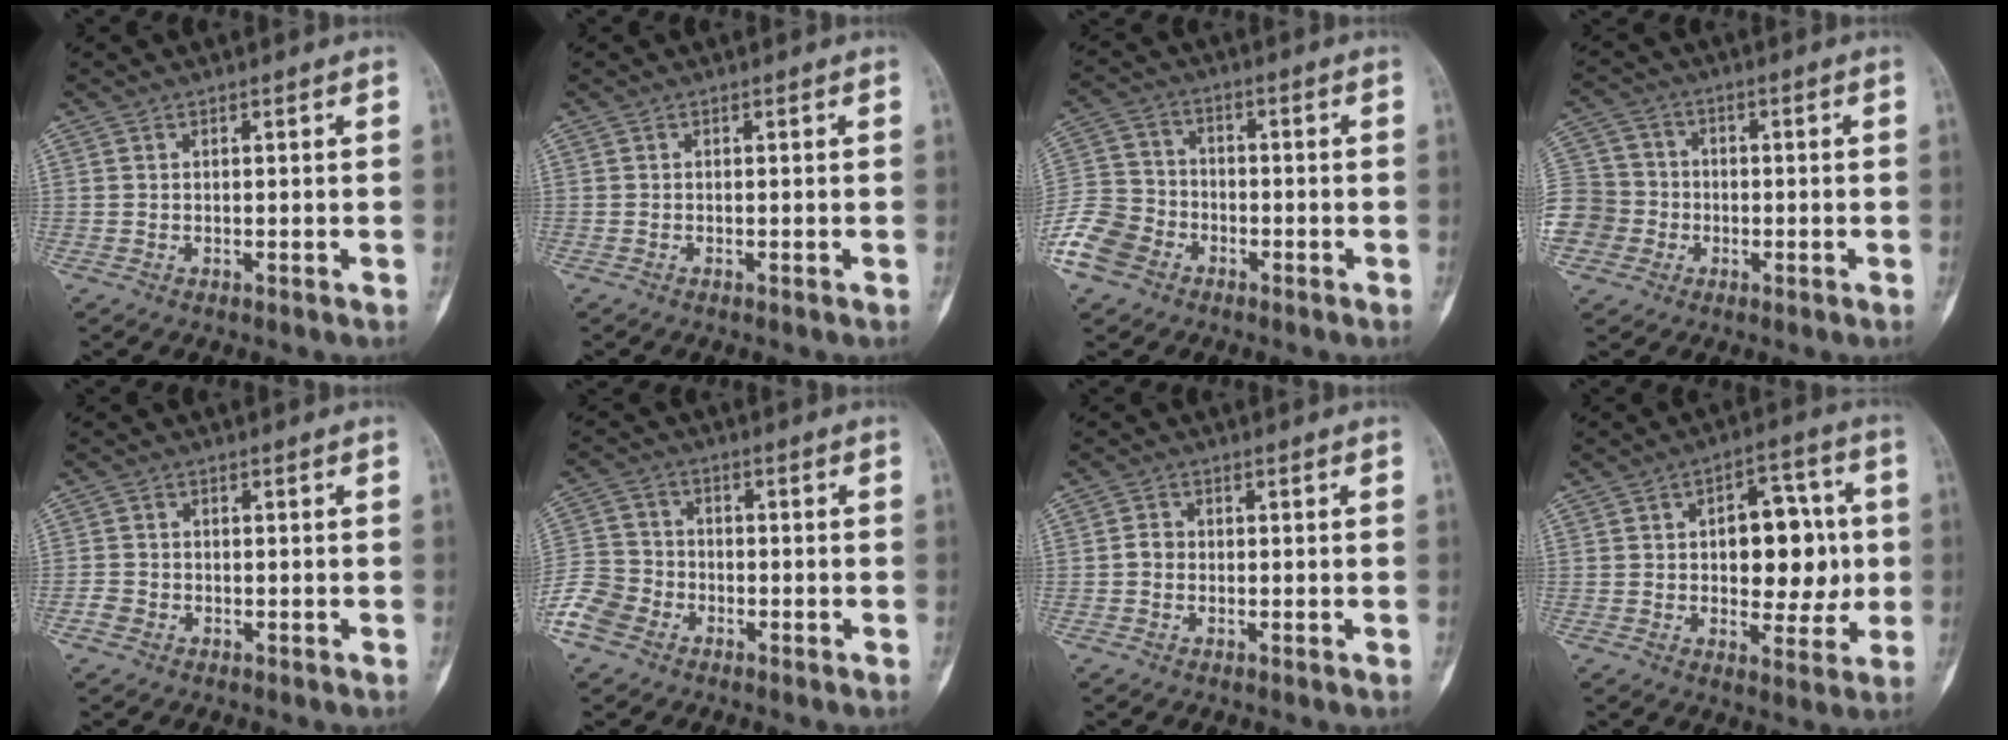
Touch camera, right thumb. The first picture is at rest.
{"total": 0.0}
{"total": 10.1, "force": [-5.5, 7.5, 4.0], "torque": [-0.074, 0.032, -0.115]}
{"total": 12.7, "force": [-3.5, 11.7, 3.6], "torque": [-0.086, 0.042, -0.063]}
{"total": 2.0, "force": [-1.0, 1.7, 0.6], "torque": [-0.007, 0.009, -0.023]}
{"total": 8.0, "force": [-4.4, 6.0, 3.0], "torque": [-0.056, 0.021, -0.096]}
{"total": 1.8, "force": [-0.3, 1.6, 0.9], "torque": [-0.009, 0.007, -0.009]}
{"total": 13.9, "force": [0.6, 8.2, 11.2], "torque": [-0.104, 0.017, 0.010]}